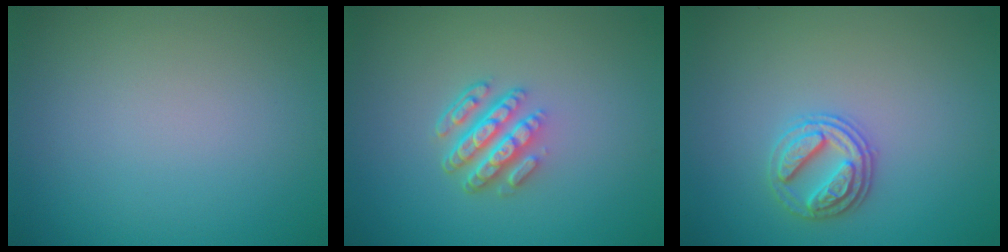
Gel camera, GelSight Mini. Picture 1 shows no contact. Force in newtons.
{"total": 4.5, "press": 3.1, "slide": 3.2}
{"total": 2.6, "press": 2.6, "slide": 0.5}